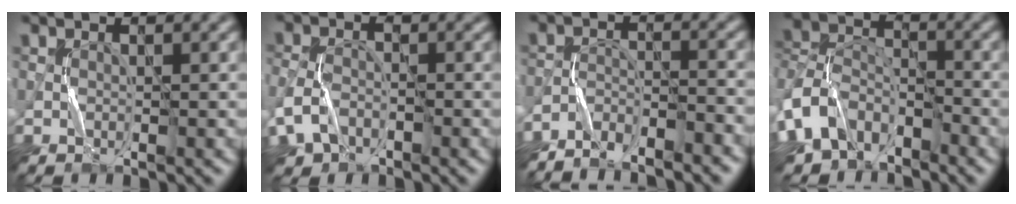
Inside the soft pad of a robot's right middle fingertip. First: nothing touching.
{"total": 4.0, "force": [-1.9, 2.9, 2.1], "torque": [-0.049, -0.005, -0.043]}
{"total": 4.5, "force": [-4.2, 1.0, 1.1], "torque": [-0.022, 0.000, -0.084]}
{"total": 7.7, "force": [-4.5, 5.5, 2.9], "torque": [-0.052, 0.008, -0.102]}